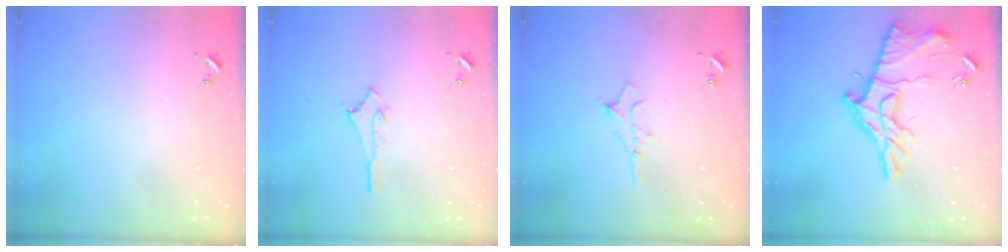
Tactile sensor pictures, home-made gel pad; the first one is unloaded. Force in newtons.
{"total": 2.9, "press": 2.9, "slide": 0.2}
{"total": 6.2, "press": 6.1, "slide": 0.8}
{"total": 17.4, "press": 17.3, "slide": 0.9}